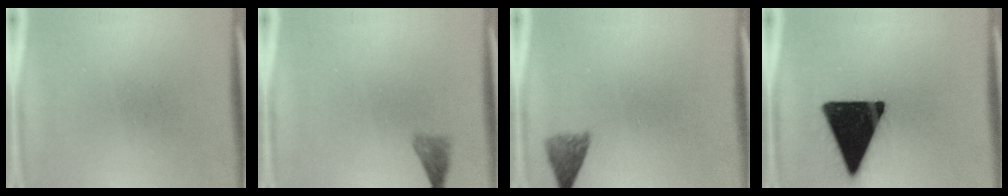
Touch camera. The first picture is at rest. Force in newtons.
{"total": 1.7}
{"total": 2.8}
{"total": 19.8}